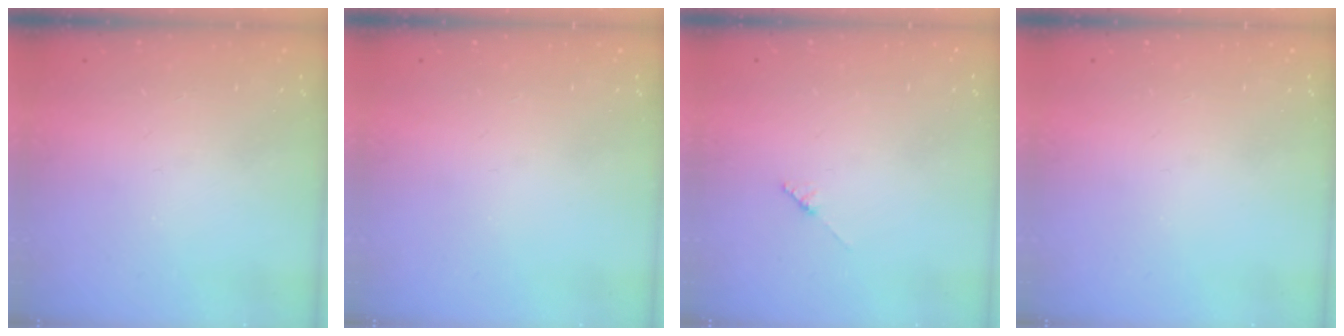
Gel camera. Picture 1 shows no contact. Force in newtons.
{"total": 0.0}
{"total": 1.8, "press": 1.7, "slide": 0.3}
{"total": 0.0}